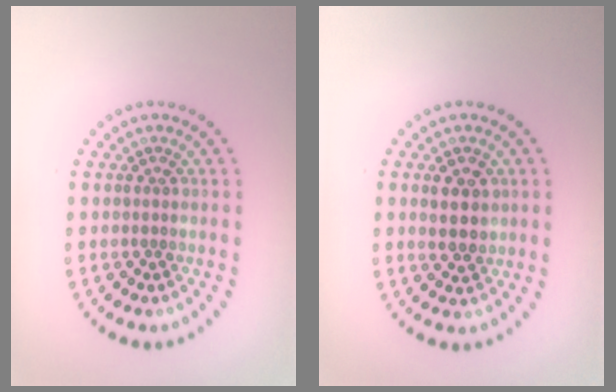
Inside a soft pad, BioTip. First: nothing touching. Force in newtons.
{"total": 2.8, "press": 2.7, "slide": 0.7}